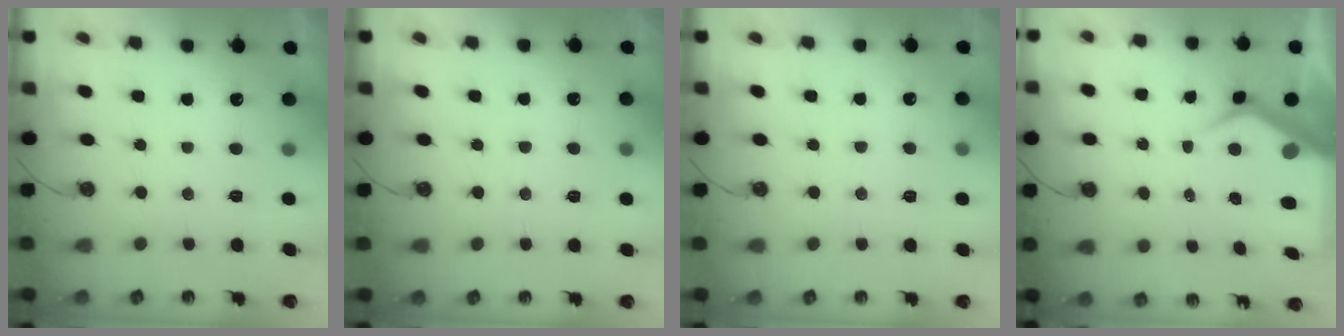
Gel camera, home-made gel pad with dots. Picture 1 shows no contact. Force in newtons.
{"total": 2.8, "press": 2.7, "slide": 0.4}
{"total": 4.5, "press": 4.4, "slide": 0.8}
{"total": 10.7, "press": 10.6, "slide": 1.4}